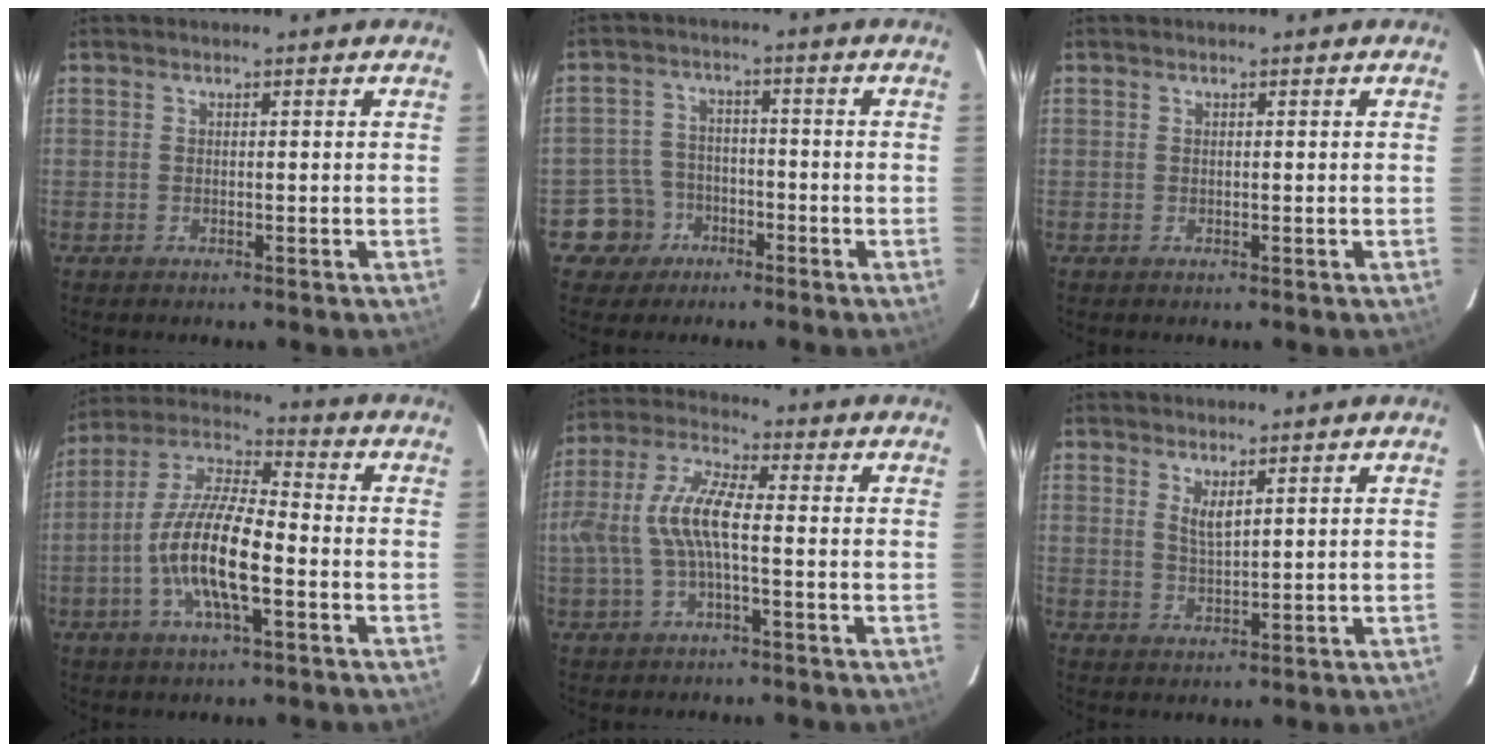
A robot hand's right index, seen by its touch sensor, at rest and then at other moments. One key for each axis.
{"total": 6.3, "fx": -3.6, "fy": 5.2, "fz": 0.3, "tx": -0.027, "ty": 0.027, "tz": -0.061}
{"total": 0.0}
{"total": 14.0, "fx": -4.2, "fy": 3.7, "fz": 12.8, "tx": -0.259, "ty": -0.003, "tz": -0.085}
{"total": 9.4, "fx": -1.1, "fy": 2.4, "fz": 9.1, "tx": -0.190, "ty": 0.009, "tz": -0.018}
{"total": 2.9, "fx": 1.7, "fy": 0.8, "fz": 2.3, "tx": -0.042, "ty": -0.006, "tz": 0.030}